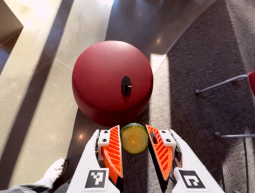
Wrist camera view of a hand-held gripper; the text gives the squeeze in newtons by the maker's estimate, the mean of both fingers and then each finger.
{"total": 6.8, "left": 6.4, "right": 7.2}